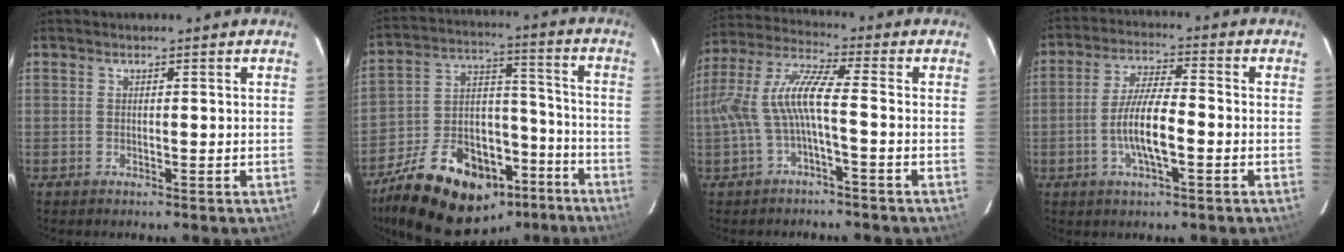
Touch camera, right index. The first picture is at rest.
{"total": 24.5, "force": [-16.1, 13.5, 12.5], "torque": [-0.247, 0.043, -0.226]}
{"total": 9.4, "force": [-2.2, 1.5, 9.0], "torque": [-0.197, 0.010, -0.040]}
{"total": 8.5, "force": [-2.6, 1.9, 7.9], "torque": [-0.158, 0.003, -0.050]}